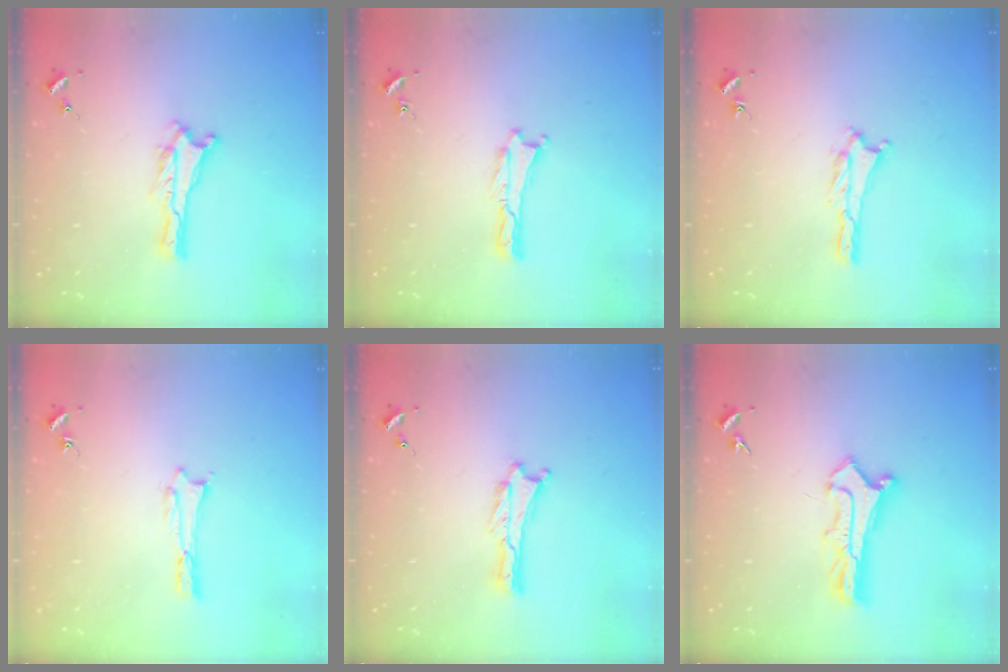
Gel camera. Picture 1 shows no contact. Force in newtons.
{"total": 0.0}
{"total": 1.2, "press": 1.1, "slide": 0.2}
{"total": 0.0}
{"total": 0.0}
{"total": 2.6, "press": 2.6, "slide": 0.2}